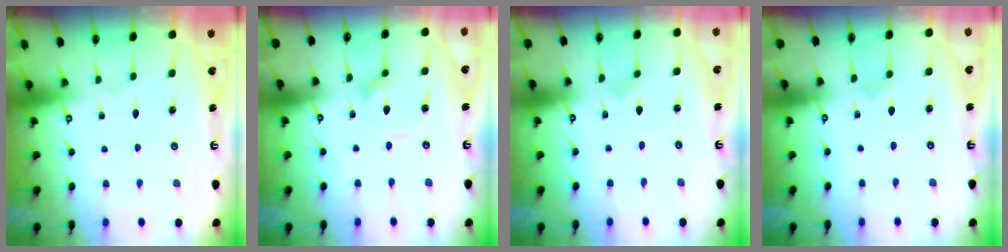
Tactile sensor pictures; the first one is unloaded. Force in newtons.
{"total": 3.4, "press": 3.3, "slide": 0.3}
{"total": 0.0}
{"total": 1.0, "press": 1.0, "slide": 0.3}